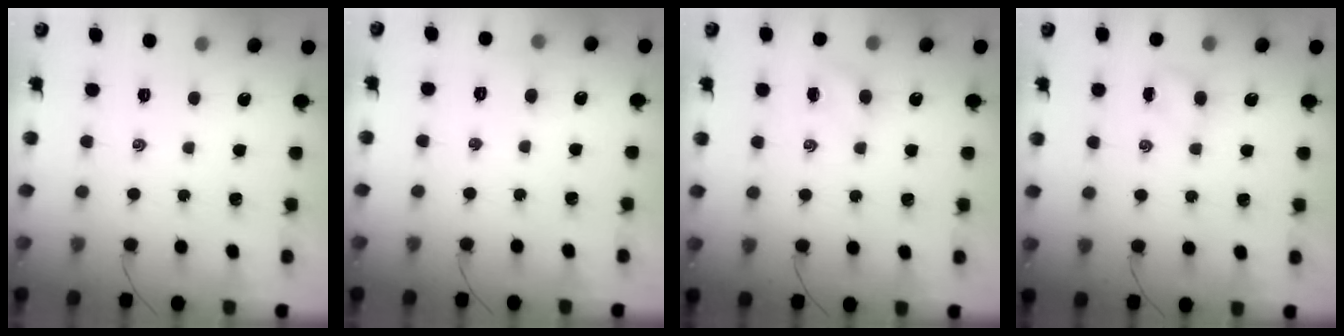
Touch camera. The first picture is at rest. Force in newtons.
{"total": 3.0, "press": 2.8, "slide": 1.0}
{"total": 3.8, "press": 3.6, "slide": 1.2}
{"total": 3.7, "press": 3.6, "slide": 1.2}